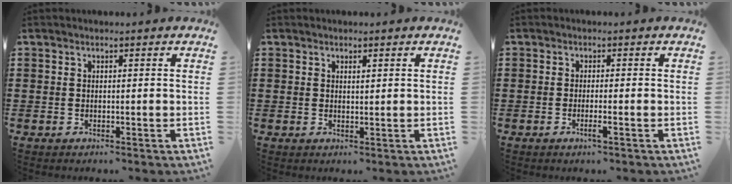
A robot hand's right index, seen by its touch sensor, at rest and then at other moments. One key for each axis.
{"total": 0.7, "fx": 0.4, "fy": 0.2, "fz": 0.6, "tx": -0.012, "ty": -0.001, "tz": 0.008}
{"total": 1.8, "fx": -0.9, "fy": 0.0, "fz": 1.5, "tx": -0.025, "ty": -0.002, "tz": -0.016}